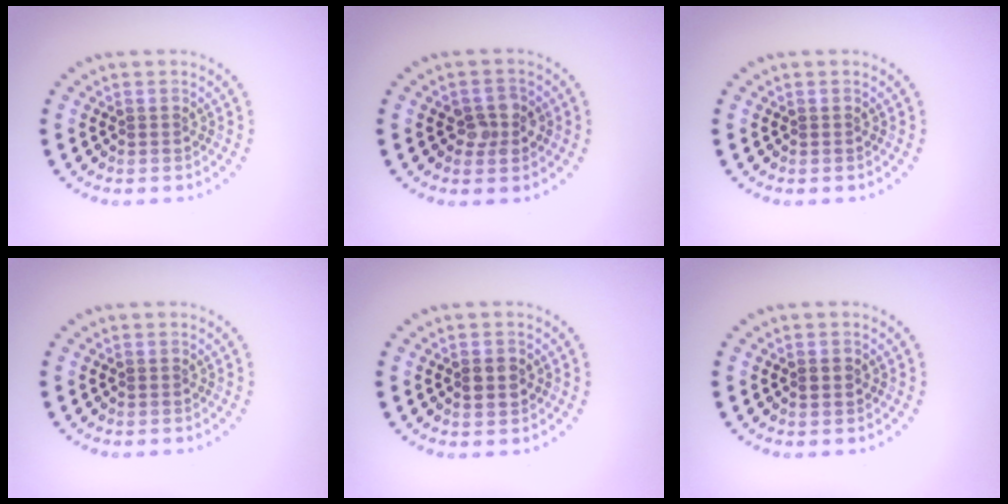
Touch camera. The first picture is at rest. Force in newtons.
{"total": 2.4, "press": 2.4, "slide": 0.3}
{"total": 0.0}
{"total": 0.0}
{"total": 1.7, "press": 1.7, "slide": 0.1}
{"total": 1.3, "press": 1.3, "slide": 0.1}